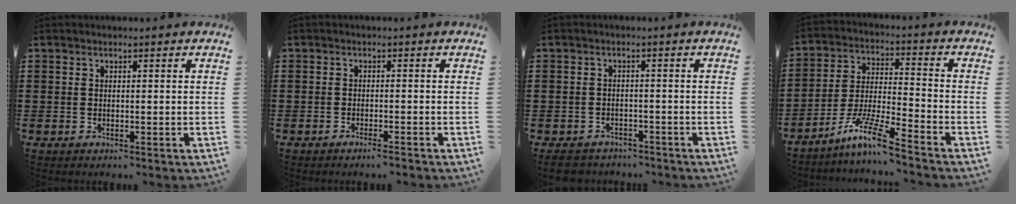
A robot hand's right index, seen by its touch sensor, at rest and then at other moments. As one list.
[{"total": 1.4, "force": [-1.3, -0.2, 0.6], "torque": [-0.010, -0.002, -0.024]}, {"total": 2.9, "force": [-2.8, 0.8, 0.2], "torque": [-0.015, 0.003, -0.061]}, {"total": 9.6, "force": [-7.7, 0.2, 5.8], "torque": [-0.123, -0.003, -0.154]}]